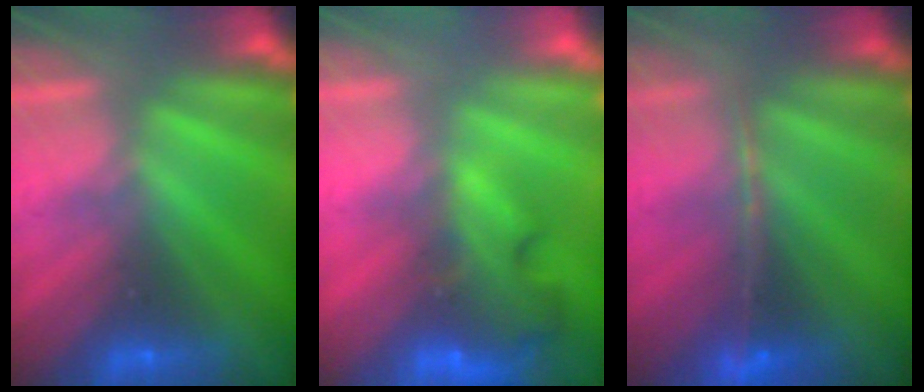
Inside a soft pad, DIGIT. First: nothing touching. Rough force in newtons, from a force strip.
{"total": 7.8}
{"total": 1.2}